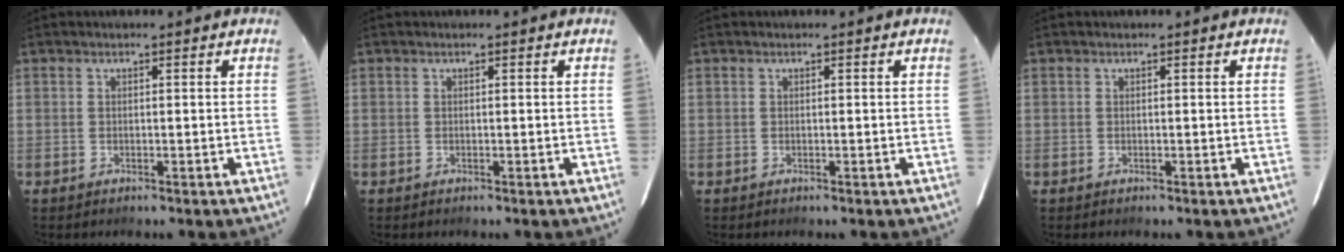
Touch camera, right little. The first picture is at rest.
{"total": 0.0}
{"total": 0.0}
{"total": 0.0}